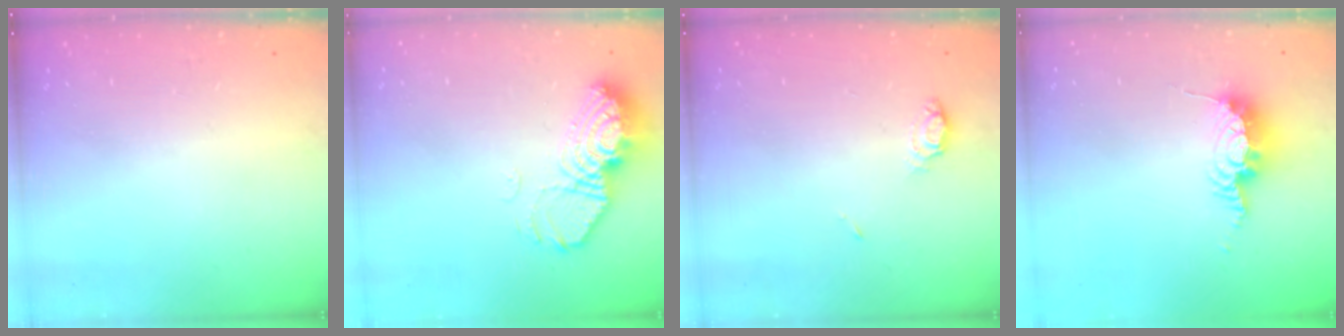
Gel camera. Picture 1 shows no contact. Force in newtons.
{"total": 12.3, "press": 12.3, "slide": 1.2}
{"total": 5.6, "press": 5.6, "slide": 0.6}
{"total": 9.8, "press": 9.8, "slide": 1.0}